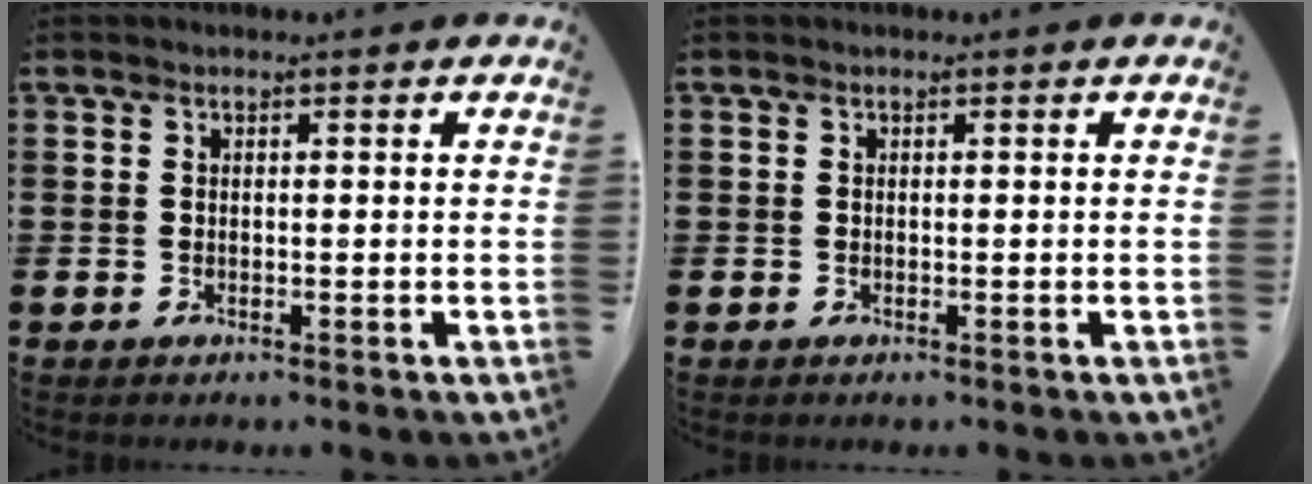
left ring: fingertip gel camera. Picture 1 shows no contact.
{"total": 0.0}